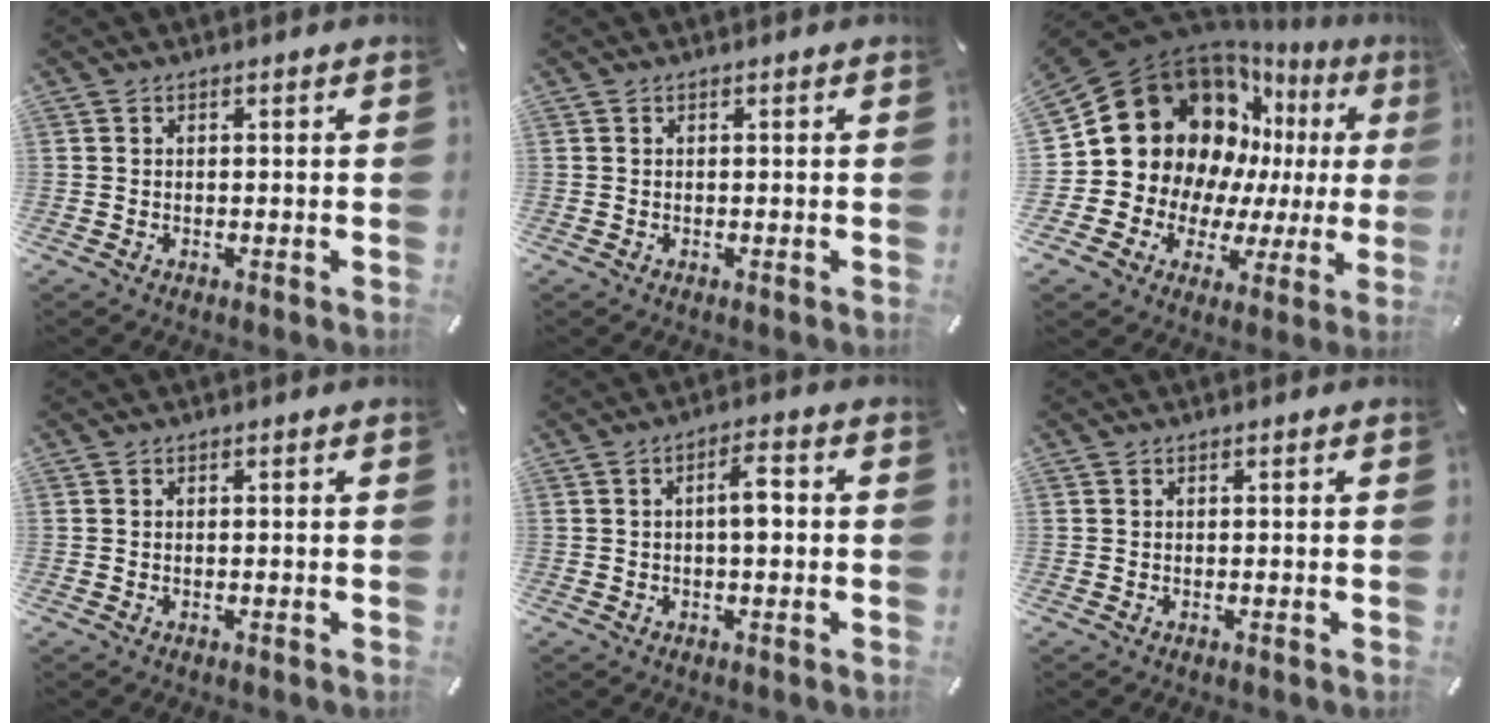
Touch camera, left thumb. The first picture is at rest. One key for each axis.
{"total": 0.0}
{"total": 21.6, "fx": 7.2, "fy": 17.3, "fz": 10.7, "tx": -0.180, "ty": -0.064, "tz": 0.161}
{"total": 0.0}
{"total": 5.7, "fx": 0.0, "fy": 2.1, "fz": 5.3, "tx": -0.090, "ty": 0.013, "tz": -0.006}
{"total": 0.0}